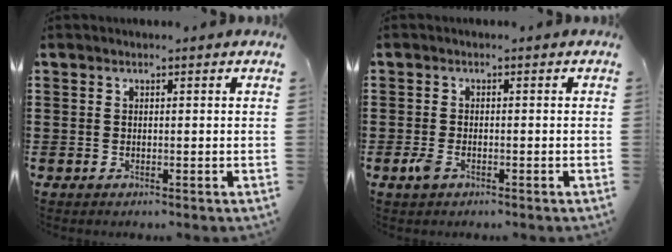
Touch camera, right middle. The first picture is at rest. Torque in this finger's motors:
{"motor_torque": [0.58, -0.25, 0.03, 0.05]}